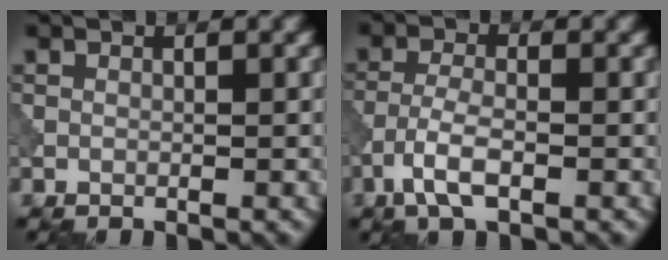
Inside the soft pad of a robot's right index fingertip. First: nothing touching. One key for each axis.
{"total": 3.6, "fx": -1.8, "fy": 1.2, "fz": 2.8, "tx": -0.064, "ty": 0.002, "tz": -0.041}